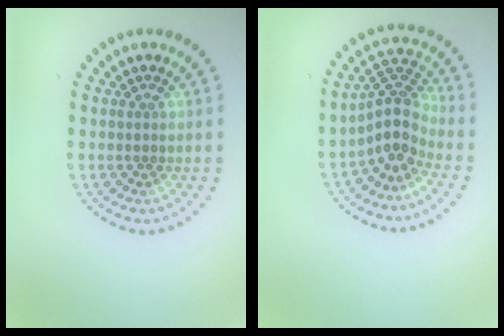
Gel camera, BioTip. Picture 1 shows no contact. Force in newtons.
{"total": 3.6, "press": 2.6, "slide": 2.5}